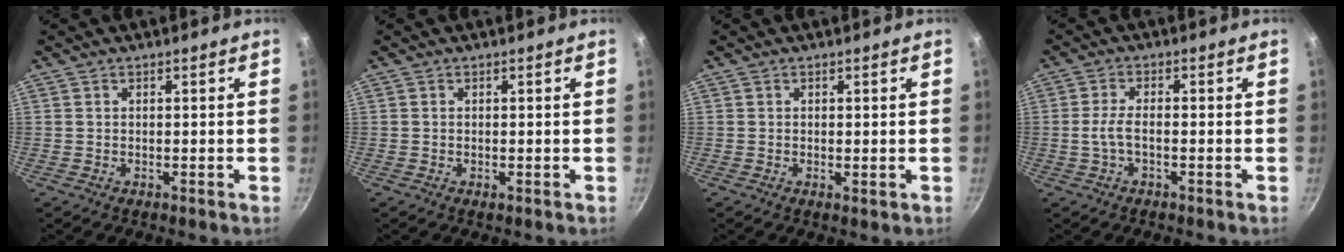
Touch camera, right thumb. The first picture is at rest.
{"total": 0.0}
{"total": 0.6, "force": [0.1, 0.3, 0.5], "torque": [-0.009, -0.003, 0.001]}
{"total": 3.8, "force": [-1.0, 1.5, 3.3], "torque": [-0.070, 0.014, -0.024]}